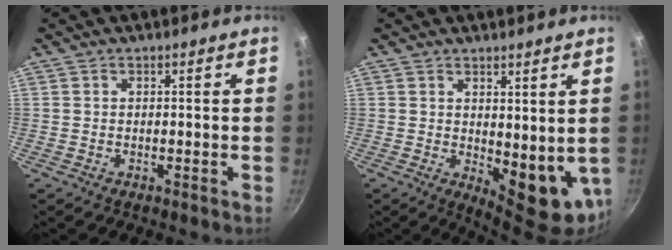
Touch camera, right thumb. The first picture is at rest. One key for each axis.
{"total": 10.2, "fx": 1.2, "fy": 4.9, "fz": 8.9, "tx": -0.096, "ty": -0.020, "tz": 0.033}